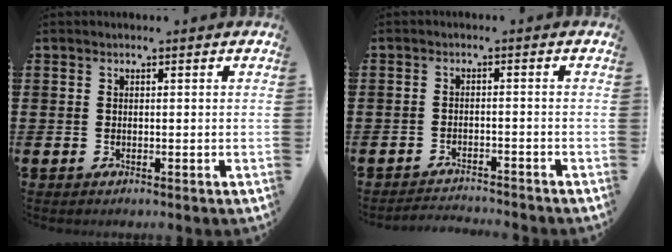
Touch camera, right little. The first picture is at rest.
{"total": 2.1, "force": [-2.1, -0.1, -0.1], "torque": [-0.002, 0.004, -0.045]}